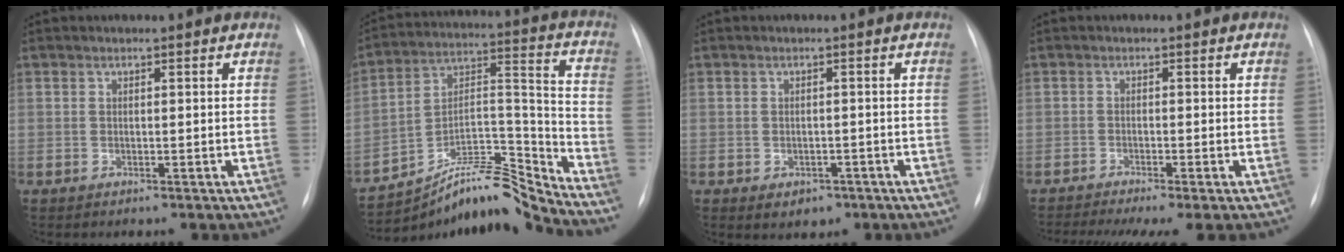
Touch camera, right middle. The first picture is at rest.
{"total": 12.8, "force": [-12.6, -1.3, 2.1], "torque": [-0.027, 0.072, -0.220]}
{"total": 3.1, "force": [-1.6, 2.3, 1.4], "torque": [-0.015, 0.004, -0.009]}
{"total": 8.6, "force": [-6.6, 0.6, 5.5], "torque": [-0.081, -0.015, -0.105]}